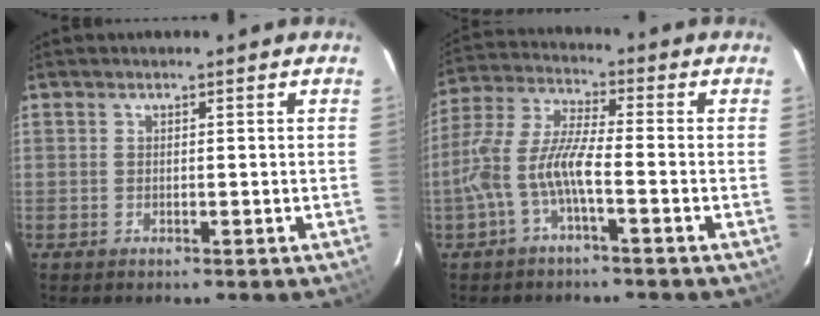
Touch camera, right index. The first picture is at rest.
{"total": 9.2, "force": [-3.3, 1.6, 8.4], "torque": [-0.194, 0.008, -0.066]}